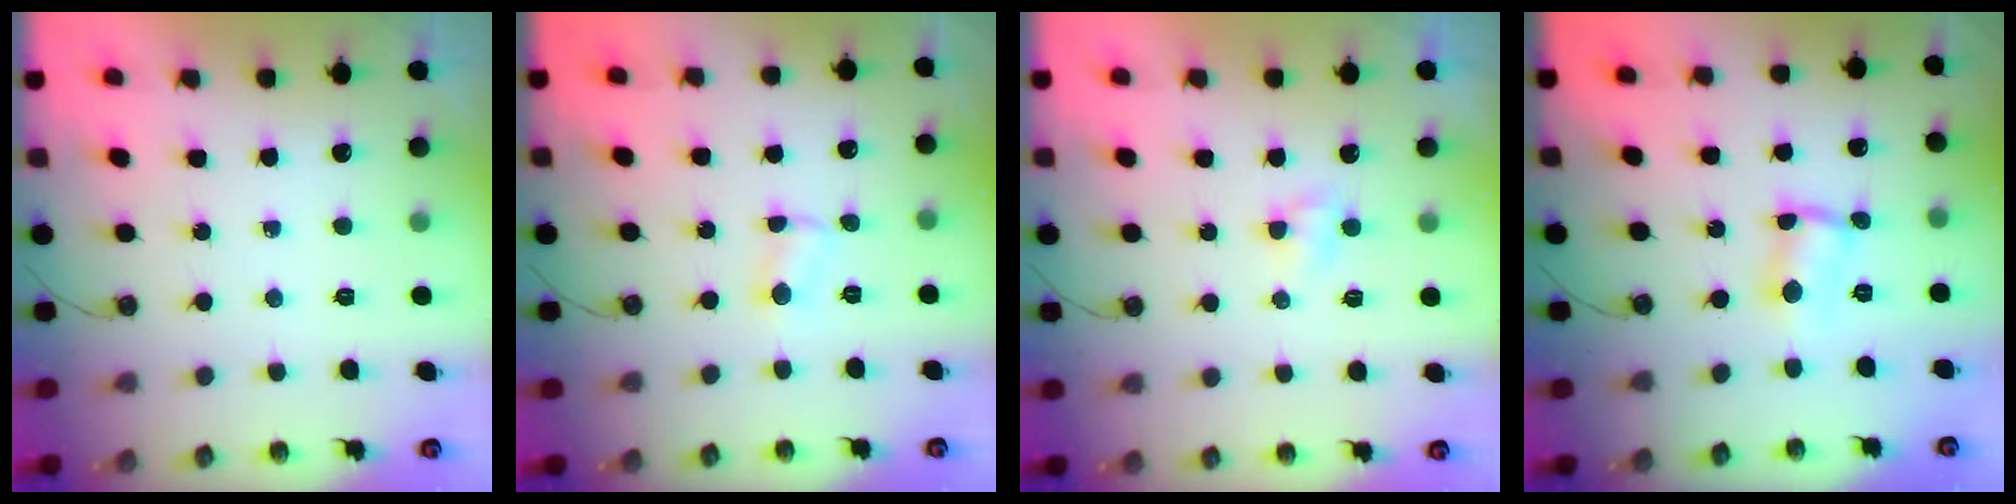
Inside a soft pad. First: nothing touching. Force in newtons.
{"total": 2.7, "press": 2.6, "slide": 0.5}
{"total": 2.6, "press": 2.6, "slide": 0.3}
{"total": 2.0, "press": 2.0, "slide": 0.6}